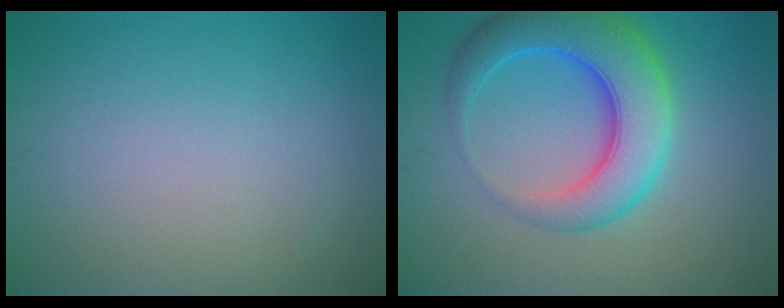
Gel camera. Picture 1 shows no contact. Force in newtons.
{"total": 8.0, "press": 8.0, "slide": 0.3}